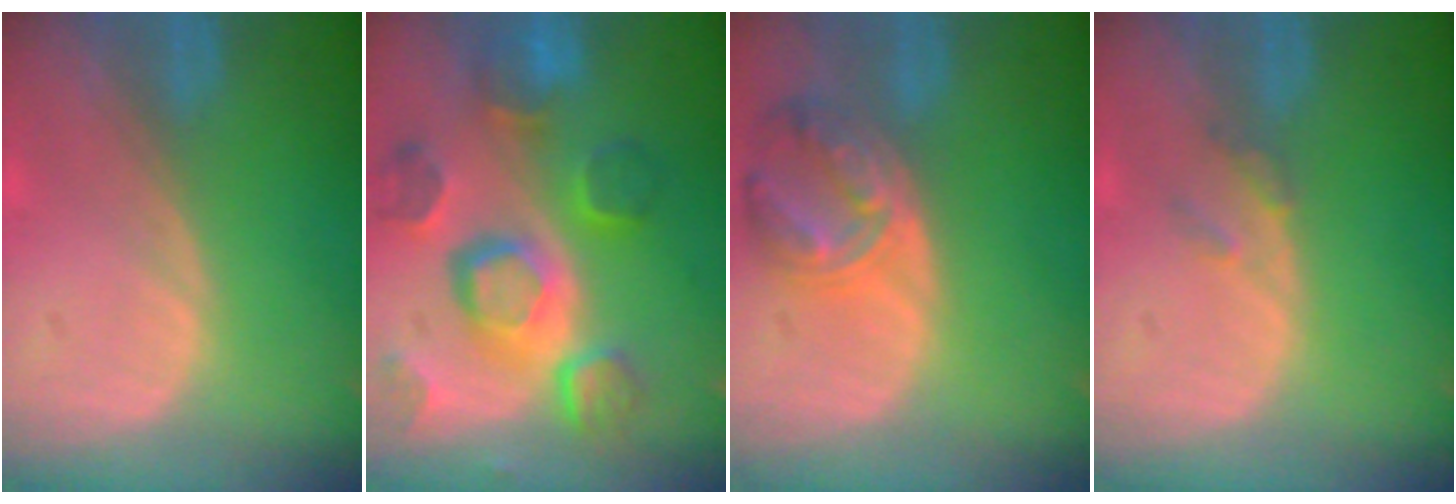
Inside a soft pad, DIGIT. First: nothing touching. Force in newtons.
{"total": 12.1, "press": 10.5, "slide": 6.0}
{"total": 8.1, "press": 7.0, "slide": 4.0}
{"total": 1.6, "press": 1.6, "slide": 0.2}